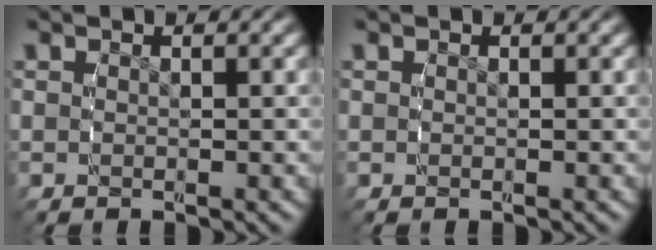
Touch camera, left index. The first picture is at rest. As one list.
[{"total": 0.0}]